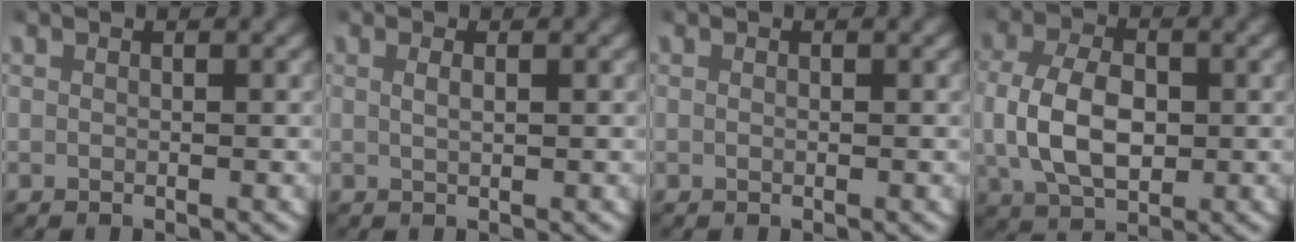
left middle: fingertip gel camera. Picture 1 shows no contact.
{"total": 0.8, "force": [0.3, 0.1, 0.8], "torque": [-0.016, -0.003, 0.008]}
{"total": 0.0}
{"total": 6.6, "force": [0.0, 4.5, 4.9], "torque": [-0.114, -0.010, 0.010]}